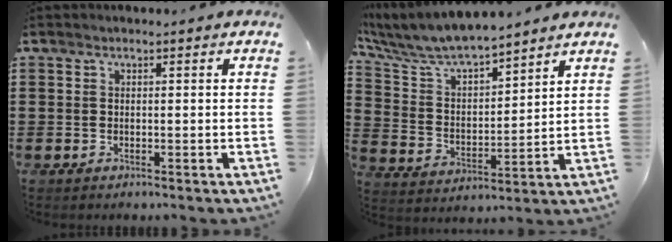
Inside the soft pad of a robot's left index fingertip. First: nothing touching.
{"total": 7.4, "force": [6.9, 1.3, 2.4], "torque": [-0.080, -0.042, 0.118]}